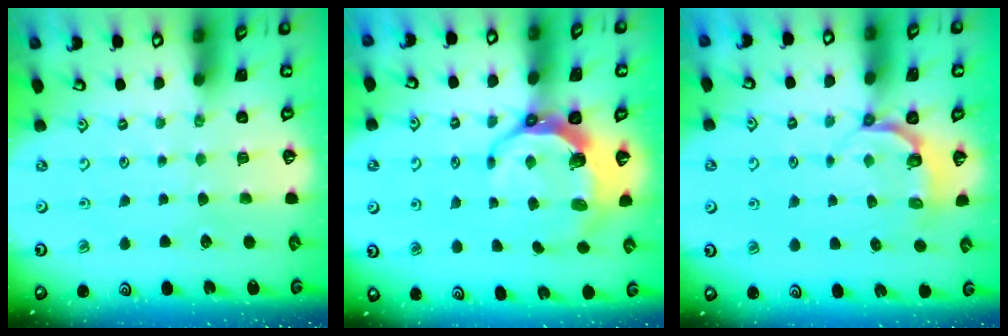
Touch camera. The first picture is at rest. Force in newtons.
{"total": 8.1, "press": 6.8, "slide": 4.5}
{"total": 4.9, "press": 3.8, "slide": 3.0}